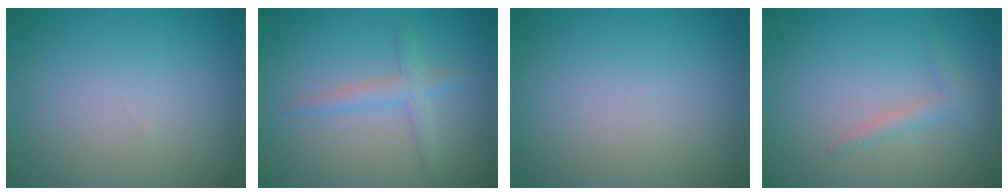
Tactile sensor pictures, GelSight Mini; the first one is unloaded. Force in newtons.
{"total": 2.0, "press": 2.0, "slide": 0.1}
{"total": 0.0}
{"total": 1.3, "press": 1.3, "slide": 0.1}